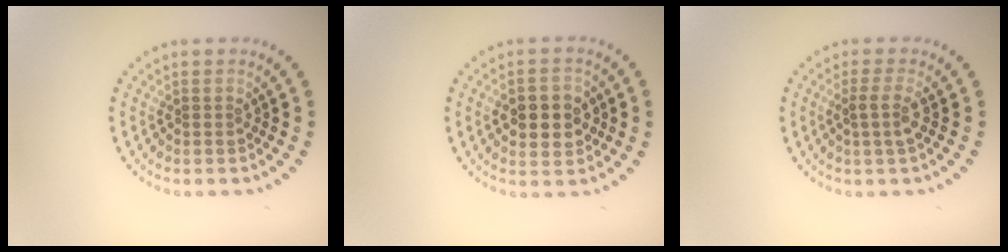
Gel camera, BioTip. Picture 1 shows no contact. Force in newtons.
{"total": 3.8, "press": 3.8, "slide": 0.2}
{"total": 1.7, "press": 1.3, "slide": 1.1}